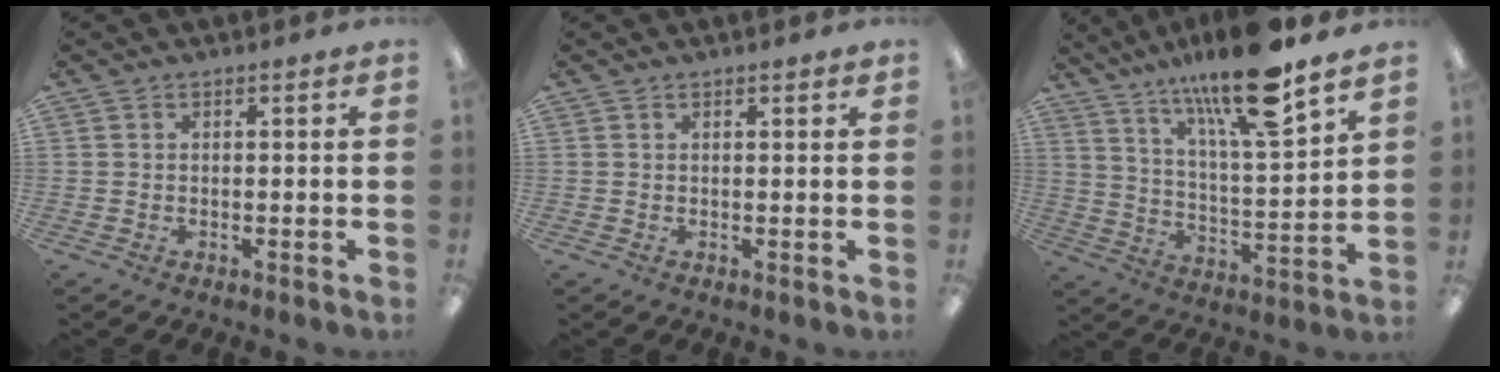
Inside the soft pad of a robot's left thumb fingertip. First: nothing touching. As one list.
[{"total": 0.9, "force": [0.7, 0.1, 0.5], "torque": [-0.010, 0.001, 0.013]}, {"total": 17.7, "force": [14.0, 3.0, 10.4], "torque": [-0.184, -0.087, 0.230]}]